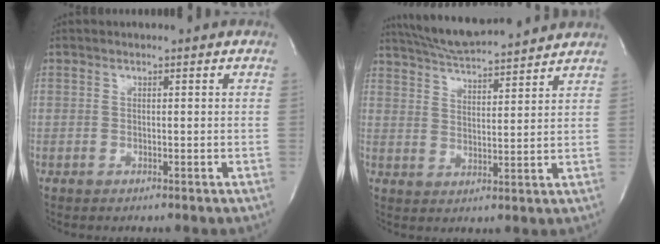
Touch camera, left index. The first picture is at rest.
{"total": 13.9, "force": [12.8, 0.9, 5.3], "torque": [-0.100, 0.018, 0.200]}